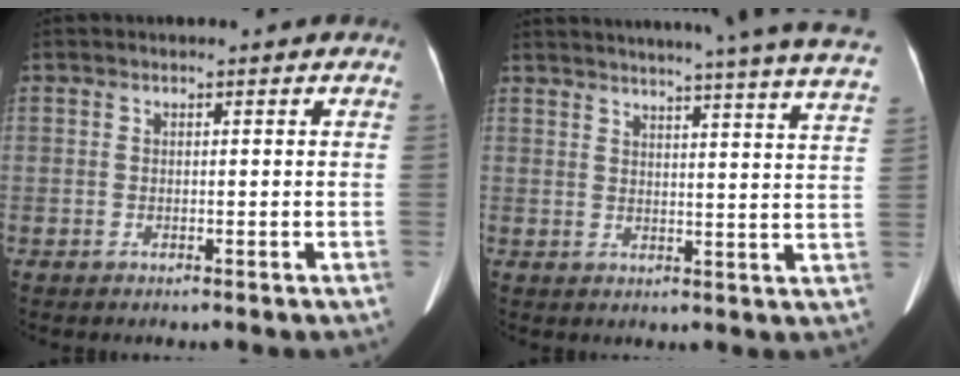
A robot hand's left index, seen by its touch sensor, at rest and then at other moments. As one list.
[{"total": 29.1, "force": [26.5, -0.5, 12.0], "torque": [-0.182, -0.065, 0.309]}]